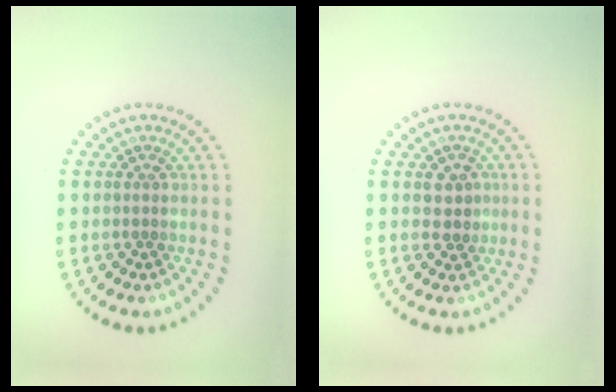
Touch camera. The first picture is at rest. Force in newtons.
{"total": 1.8, "press": 1.7, "slide": 0.5}